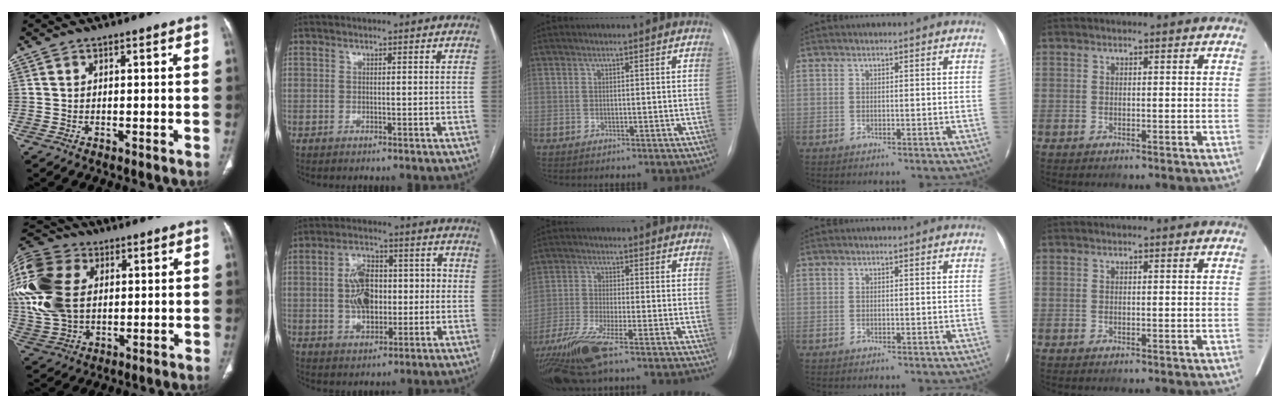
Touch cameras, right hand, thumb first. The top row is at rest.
{"thumb": {"total": 23.0, "force": [4.6, 16.2, 15.6], "torque": [-0.366, 0.015, 0.091]}, "index": {"total": 10.5, "force": [-0.2, 6.4, 8.3], "torque": [-0.150, 0.034, 0.002]}, "middle": {"total": 14.7, "force": [-11.8, 0.1, 8.8], "torque": [-0.177, -0.036, -0.203]}}